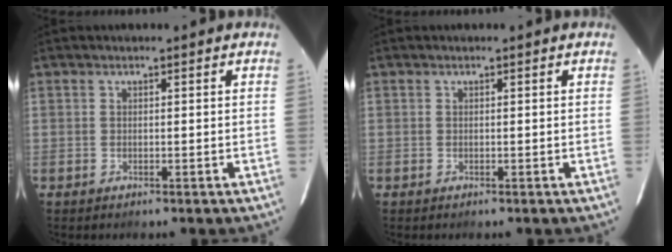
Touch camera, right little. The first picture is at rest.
{"total": 0.0}